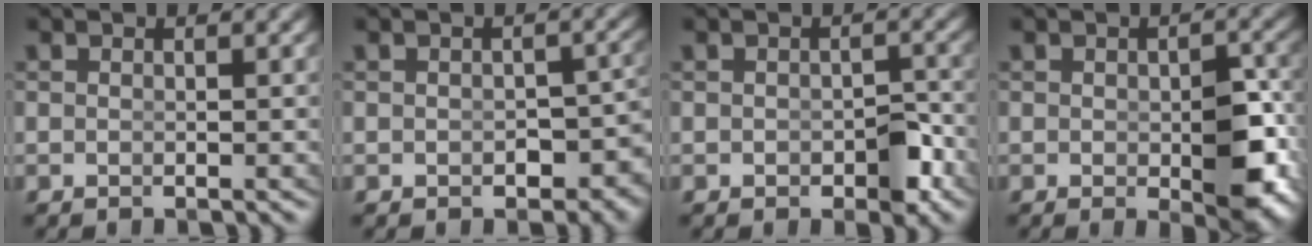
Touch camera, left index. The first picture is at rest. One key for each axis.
{"total": 2.8, "fx": -1.6, "fy": 1.6, "fz": 1.6, "tx": -0.011, "ty": -0.013, "tz": -0.018}
{"total": 2.1, "fx": -1.0, "fy": 1.0, "fz": 1.5, "tx": -0.014, "ty": -0.008, "tz": -0.012}
{"total": 5.2, "fx": -1.3, "fy": 2.5, "fz": 4.3, "tx": -0.058, "ty": -0.021, "tz": -0.012}